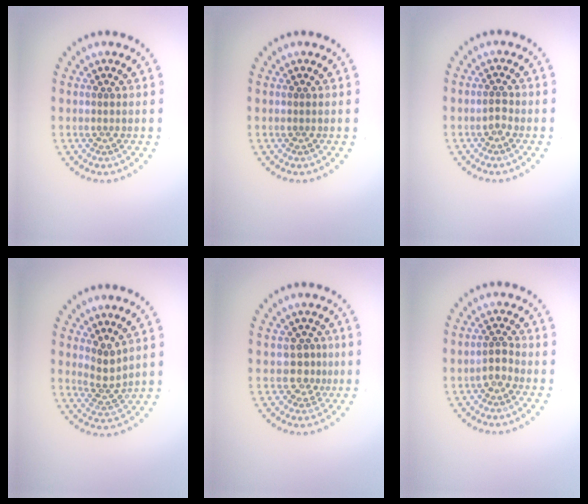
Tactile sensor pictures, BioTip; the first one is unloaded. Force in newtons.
{"total": 0.0}
{"total": 1.1, "press": 1.0, "slide": 0.5}
{"total": 2.1, "press": 1.5, "slide": 1.5}
{"total": 2.1, "press": 1.5, "slide": 1.4}
{"total": 1.5, "press": 1.1, "slide": 1.0}